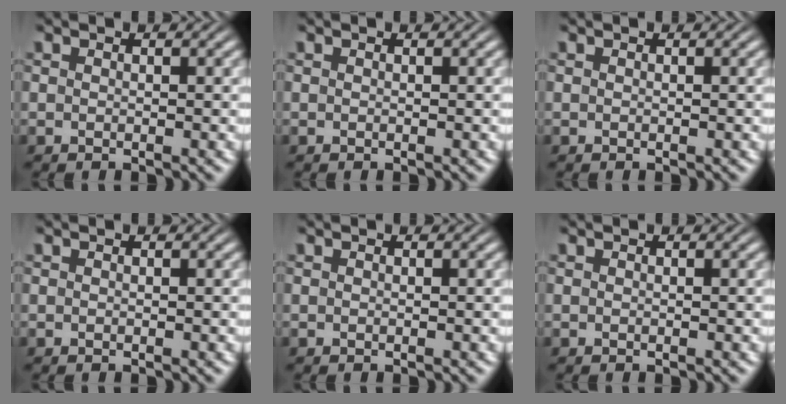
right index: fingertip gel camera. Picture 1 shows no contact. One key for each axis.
{"total": 0.0}
{"total": 0.0}
{"total": 0.0}
{"total": 0.0}
{"total": 0.0}